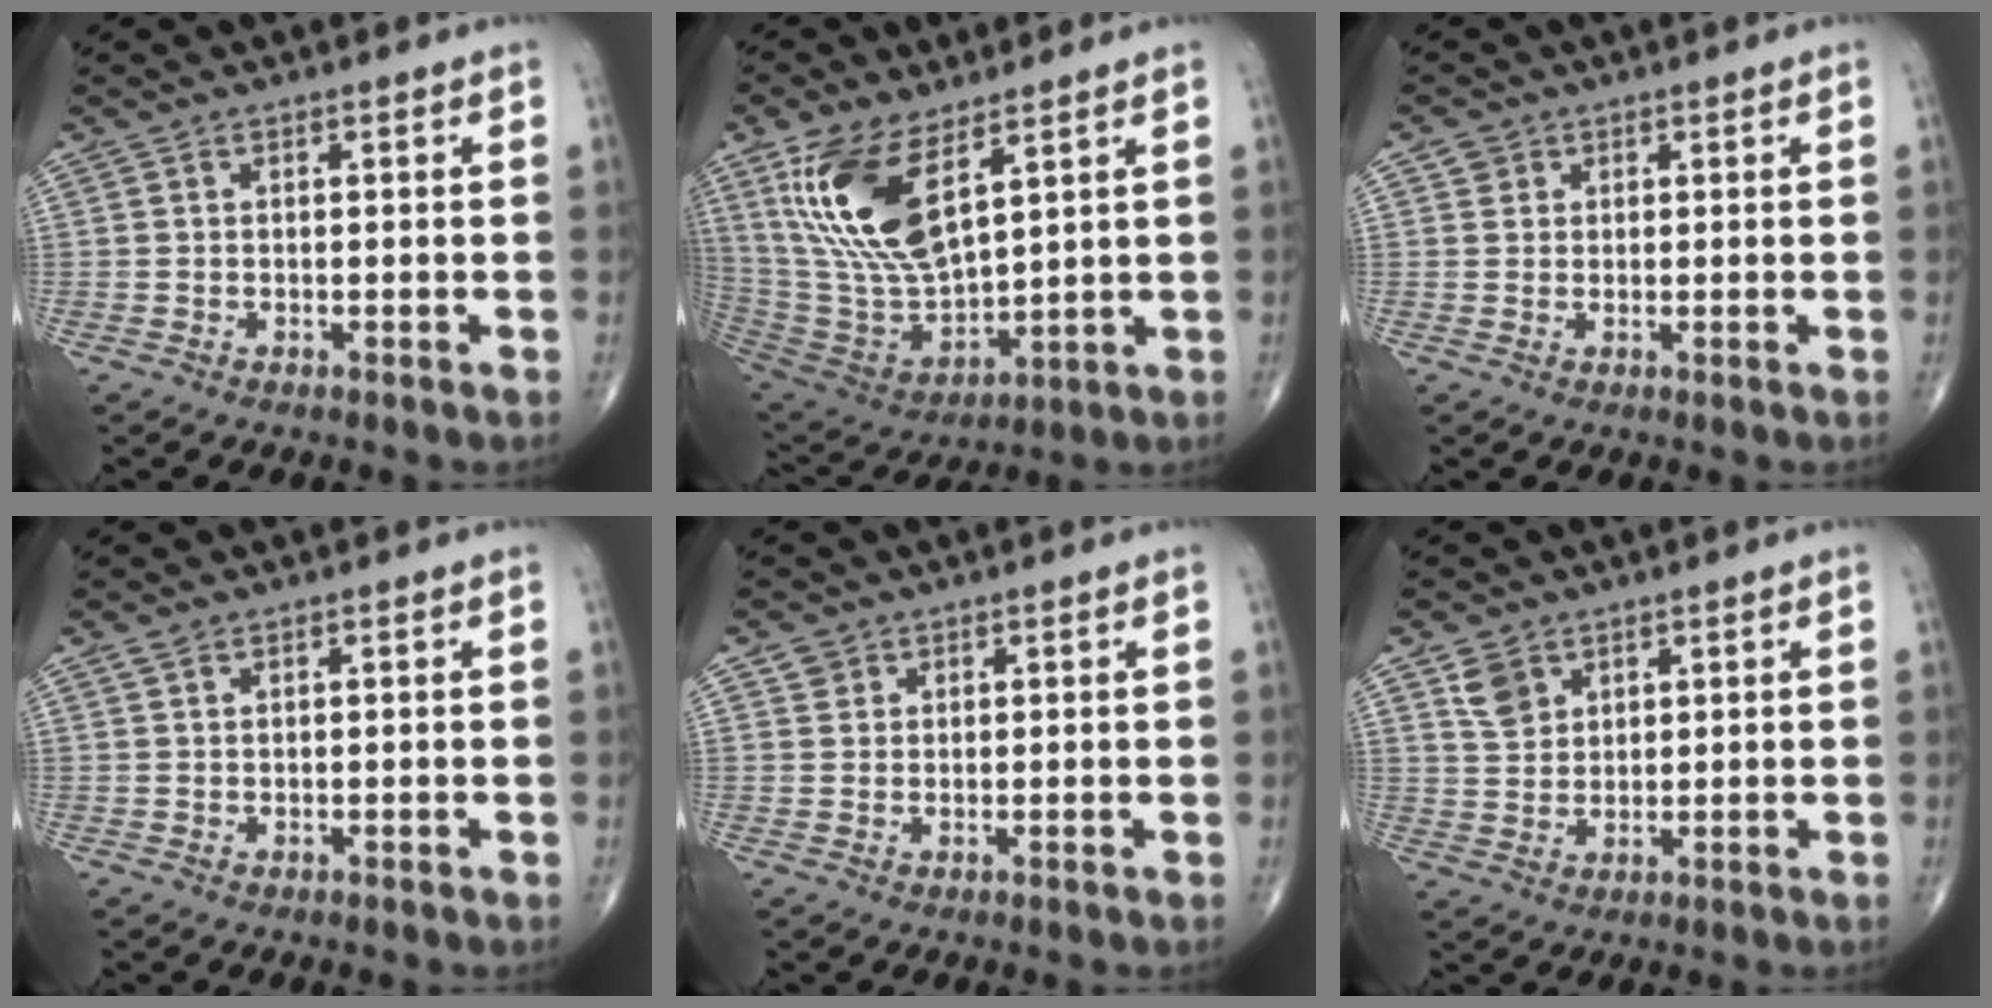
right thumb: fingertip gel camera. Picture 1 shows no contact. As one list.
[{"total": 17.7, "force": [8.3, 7.6, 13.7], "torque": [-0.266, -0.037, 0.179]}, {"total": 2.0, "force": [0.8, 1.8, 0.2], "torque": [0.011, -0.002, 0.007]}, {"total": 1.1, "force": [0.7, 0.6, 0.6], "torque": [-0.013, 0.010, 0.014]}, {"total": 2.0, "force": [1.0, 1.7, 0.2], "torque": [0.011, -0.005, 0.011]}, {"total": 4.8, "force": [2.7, 3.5, 1.9], "torque": [-0.020, -0.015, 0.056]}]